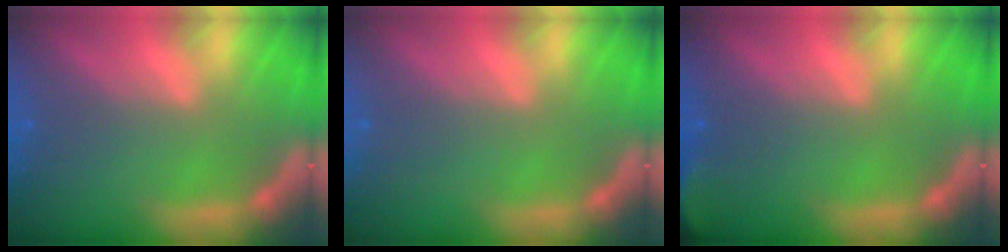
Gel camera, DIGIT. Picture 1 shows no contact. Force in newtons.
{"total": 0.0}
{"total": 3.5}